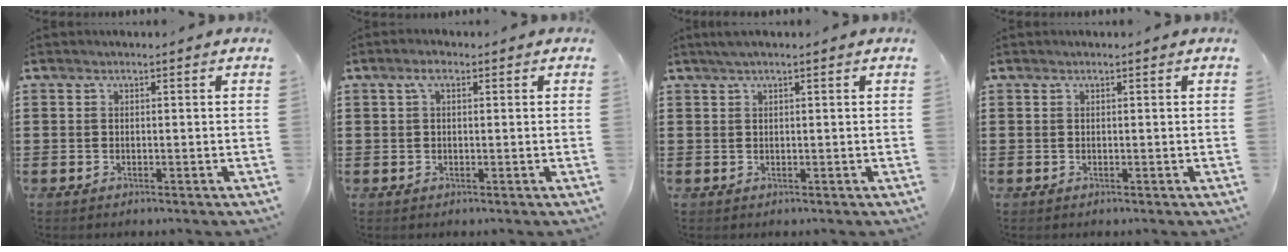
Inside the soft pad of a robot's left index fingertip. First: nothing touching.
{"total": 2.5, "force": [0.8, 1.1, 2.0], "torque": [-0.043, 0.009, 0.014]}
{"total": 1.3, "force": [0.8, 0.0, 1.0], "torque": [-0.020, 0.001, 0.015]}
{"total": 0.0}